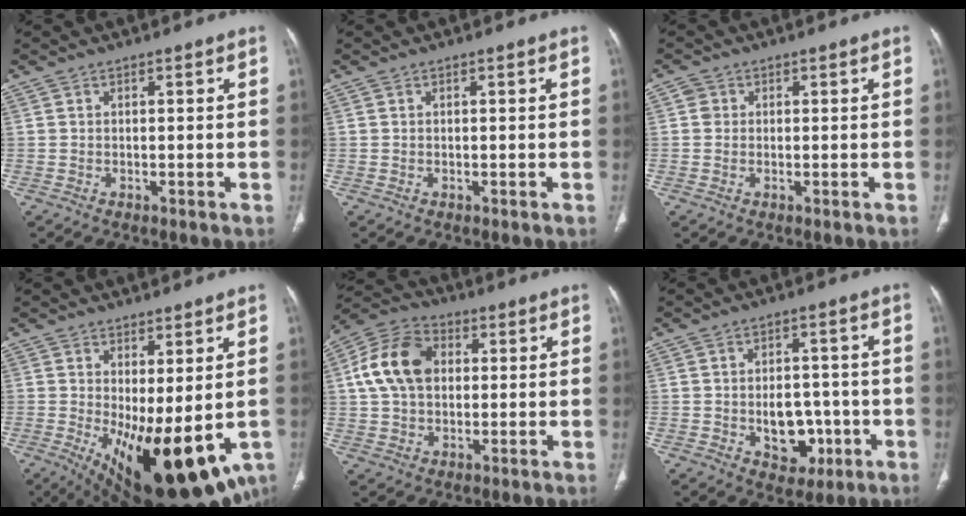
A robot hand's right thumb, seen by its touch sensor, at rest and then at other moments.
{"total": 0.0}
{"total": 1.7, "force": [0.3, 1.6, 0.4], "torque": [0.000, 0.001, 0.003]}
{"total": 18.5, "force": [-0.8, 7.5, 16.8], "torque": [-0.260, -0.030, 0.016]}
{"total": 12.9, "force": [2.1, 9.2, 8.7], "torque": [-0.152, 0.021, 0.030]}
{"total": 8.7, "force": [-2.2, 6.3, 5.5], "torque": [-0.040, 0.021, -0.017]}